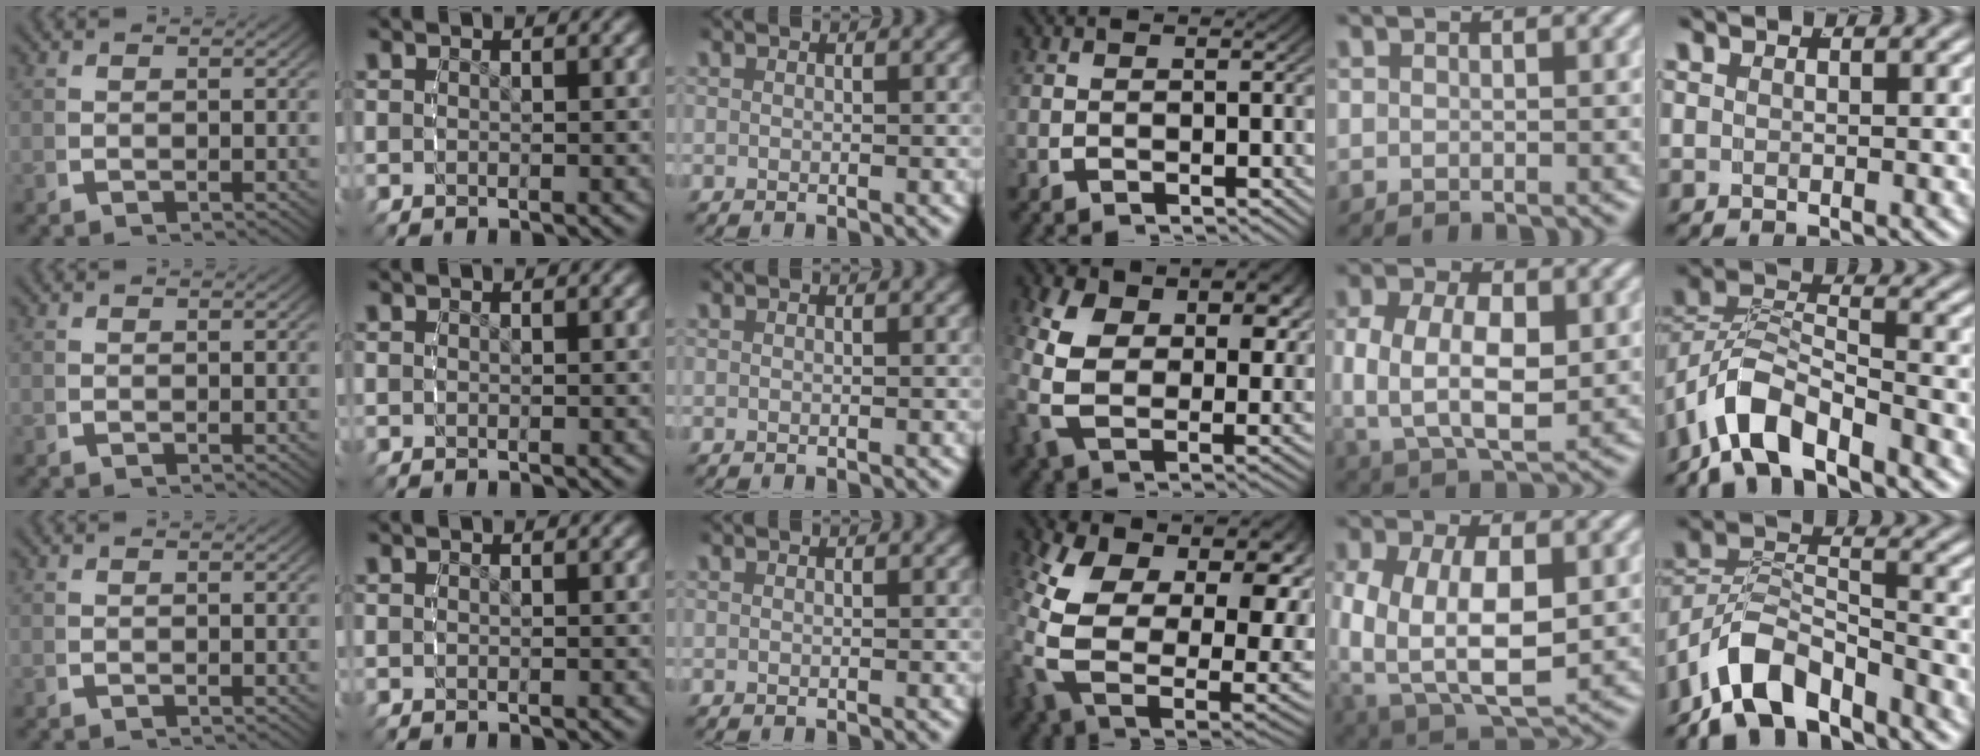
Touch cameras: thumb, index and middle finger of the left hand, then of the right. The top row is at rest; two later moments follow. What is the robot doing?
{"motion": "grasp_and_lifting", "object": "backpack"}